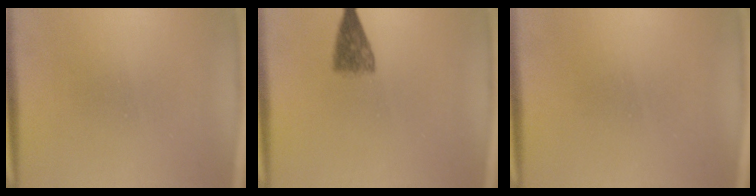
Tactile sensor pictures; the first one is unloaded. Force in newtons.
{"total": 4.1}
{"total": 1.6}